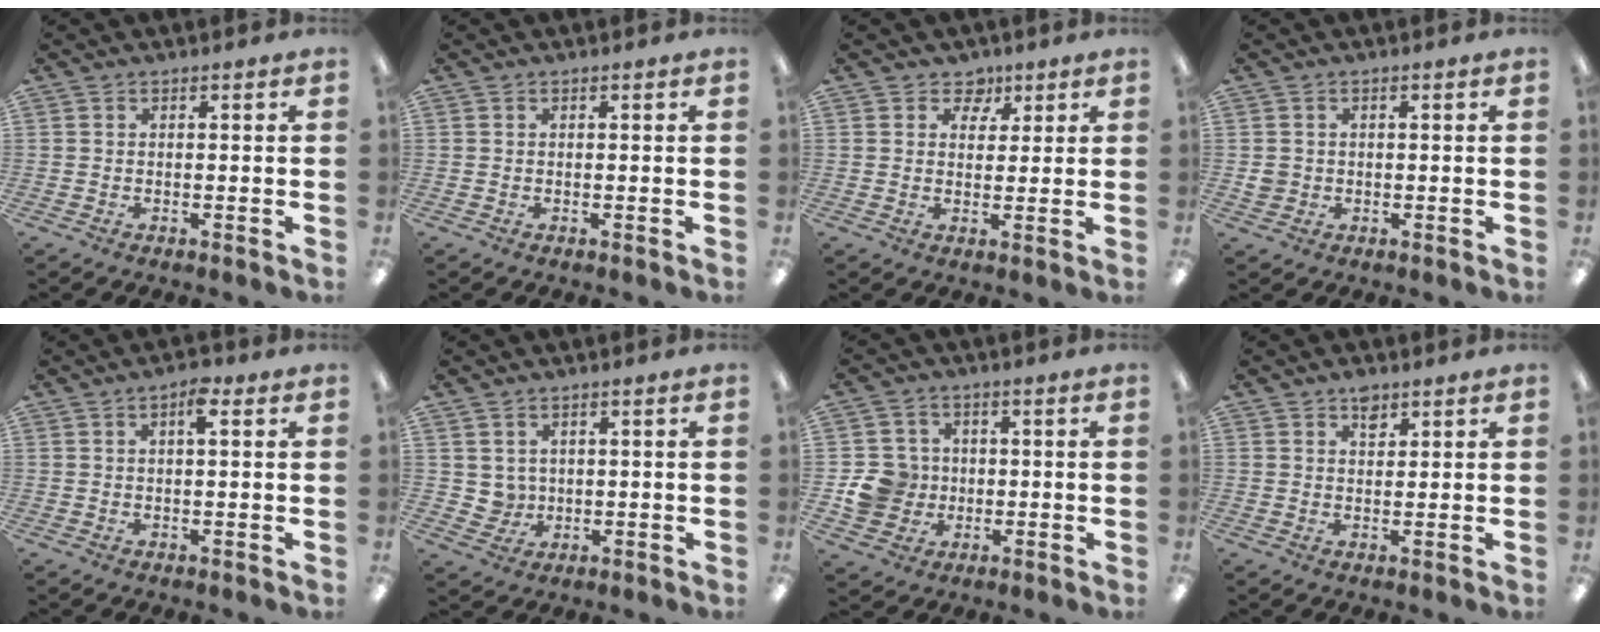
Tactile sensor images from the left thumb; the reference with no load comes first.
{"total": 0.0}
{"total": 5.0, "force": [2.9, 3.8, 1.3], "torque": [-0.008, -0.011, 0.048]}
{"total": 2.6, "force": [0.1, 2.5, 0.7], "torque": [-0.006, 0.001, -0.001]}
{"total": 4.6, "force": [2.3, 1.5, 3.7], "torque": [-0.056, -0.001, 0.033]}
{"total": 3.8, "force": [1.8, 3.3, 0.0], "torque": [-0.007, -0.004, 0.032]}
{"total": 8.5, "force": [-0.7, 8.2, 2.2], "torque": [-0.045, 0.014, -0.005]}
{"total": 3.2, "force": [2.2, 1.8, 1.6], "torque": [-0.018, -0.006, 0.037]}